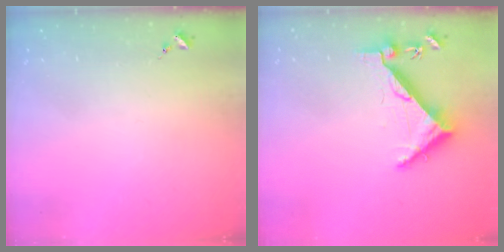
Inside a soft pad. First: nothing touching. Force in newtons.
{"total": 6.3, "press": 6.2, "slide": 0.7}